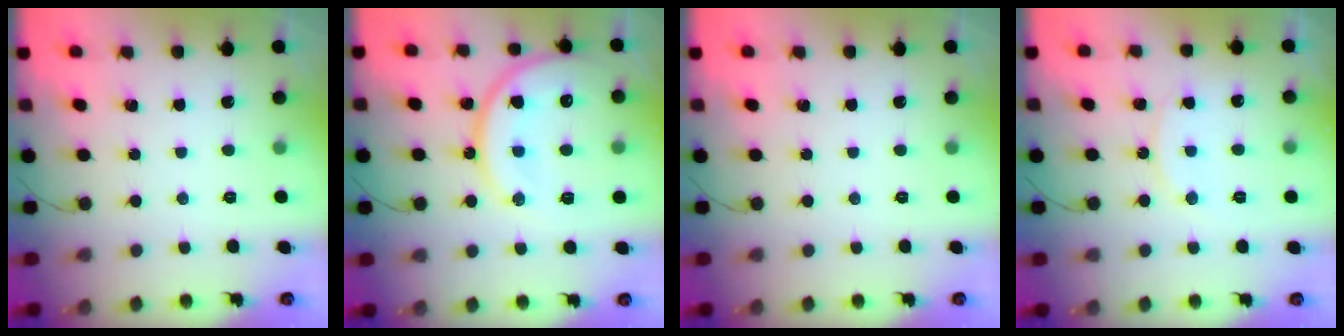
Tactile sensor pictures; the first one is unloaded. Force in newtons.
{"total": 17.9, "press": 17.8, "slide": 1.5}
{"total": 0.0}
{"total": 8.8, "press": 8.8, "slide": 0.6}